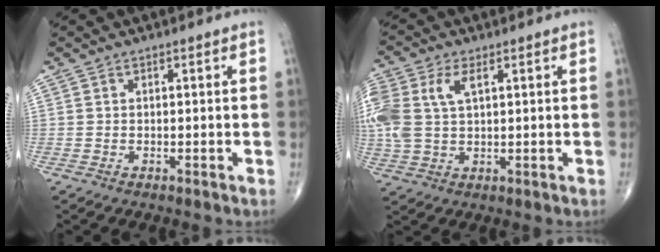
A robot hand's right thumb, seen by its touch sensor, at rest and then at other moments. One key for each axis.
{"total": 12.1, "fx": 3.3, "fy": 7.0, "fz": 9.4, "tx": -0.248, "ty": 0.013, "tz": 0.068}